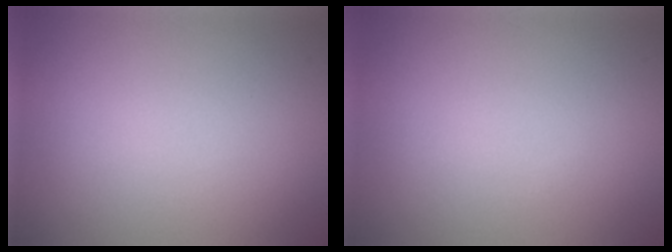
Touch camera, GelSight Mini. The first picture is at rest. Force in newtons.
{"total": 0.0}